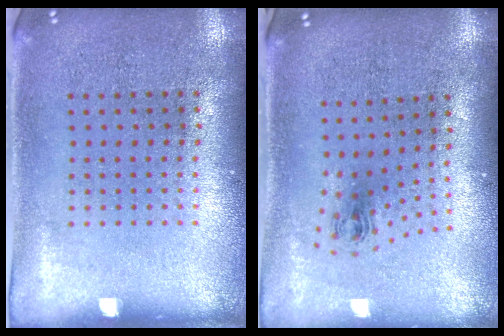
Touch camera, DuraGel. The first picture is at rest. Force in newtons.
{"total": 1.0, "press": 0.5, "slide": 0.9}